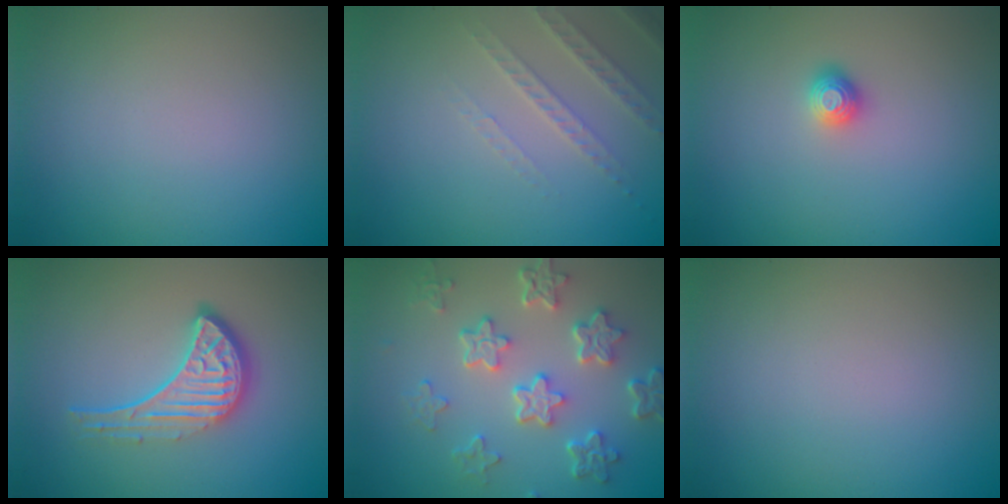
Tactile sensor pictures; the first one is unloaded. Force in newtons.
{"total": 2.5, "press": 2.4, "slide": 0.7}
{"total": 1.1, "press": 1.0, "slide": 0.3}
{"total": 4.6, "press": 3.4, "slide": 3.2}
{"total": 5.7, "press": 4.3, "slide": 3.7}
{"total": 0.0}